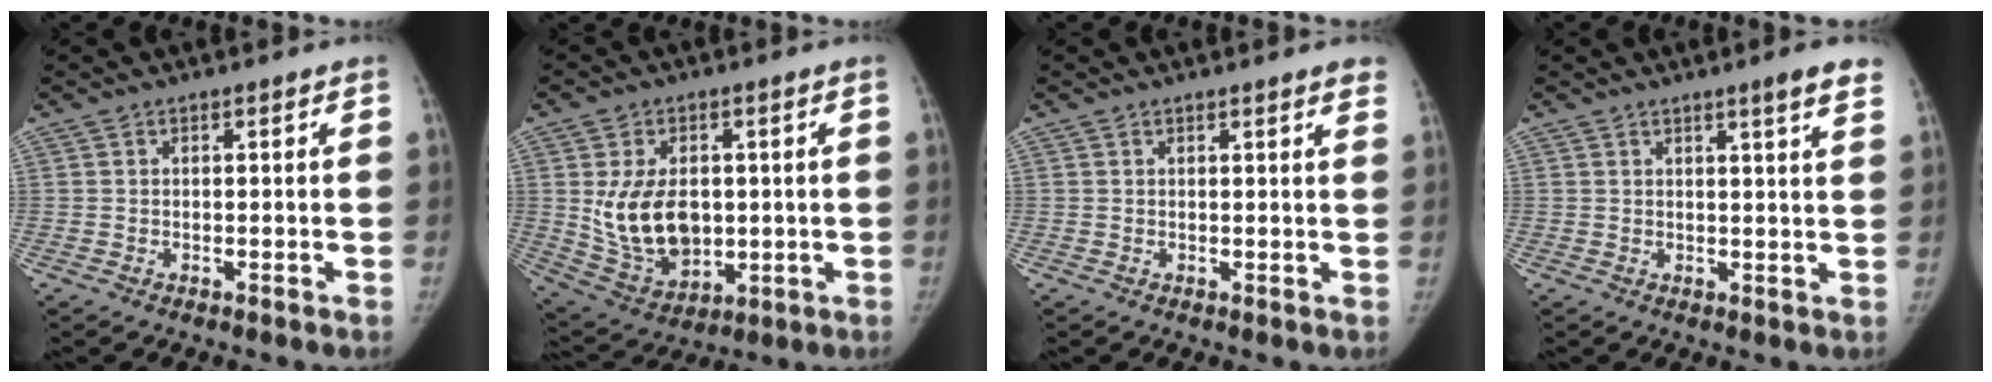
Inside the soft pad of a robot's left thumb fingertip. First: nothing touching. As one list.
[{"total": 13.6, "force": [0.8, 9.3, 10.0], "torque": [-0.149, -0.013, 0.038]}, {"total": 3.3, "force": [2.6, 0.4, 2.0], "torque": [-0.015, -0.004, 0.022]}, {"total": 5.2, "force": [3.5, 0.1, 3.9], "torque": [-0.047, -0.015, 0.044]}]